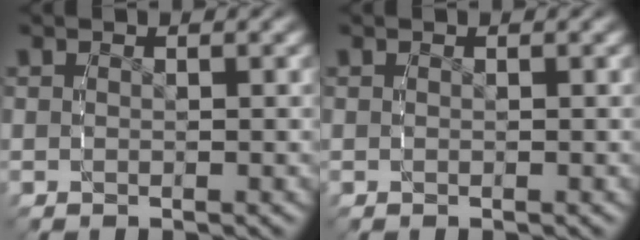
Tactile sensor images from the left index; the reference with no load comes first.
{"total": 0.0}